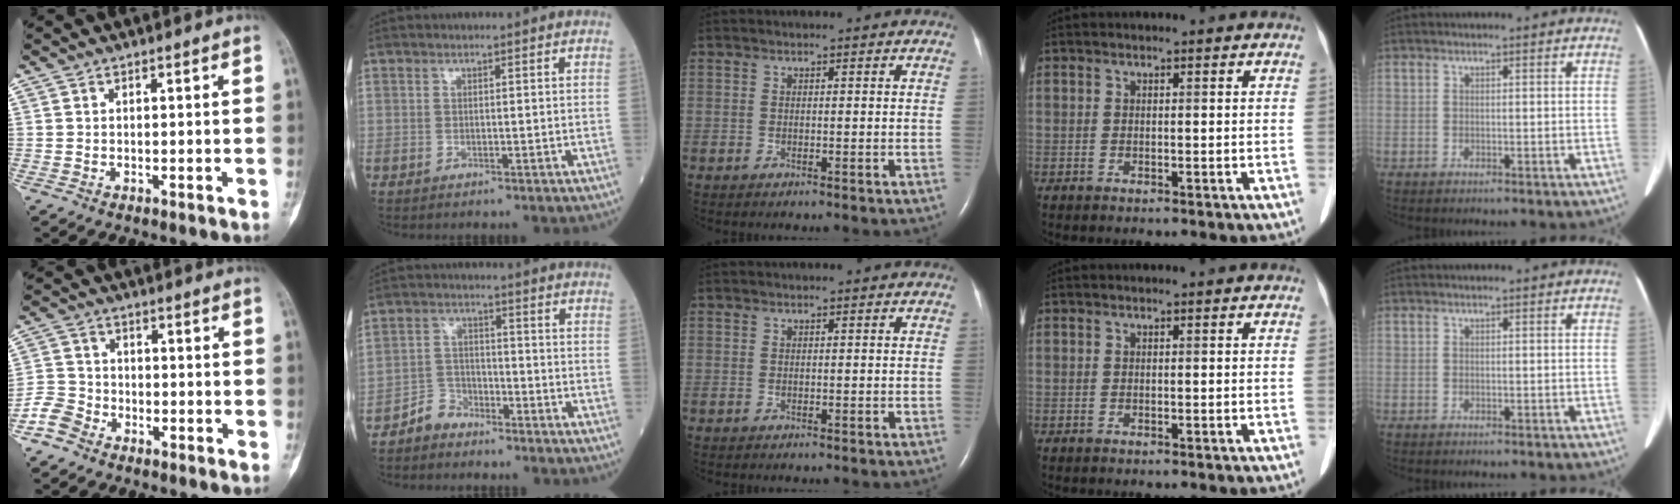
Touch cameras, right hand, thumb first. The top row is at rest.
{"thumb": {"total": 5.1, "force": [-3.6, 3.5, 0.9], "torque": [-0.006, 0.017, -0.084]}, "index": {"total": 4.2, "force": [-3.5, 2.3, 0.0], "torque": [0.002, 0.007, -0.068]}}